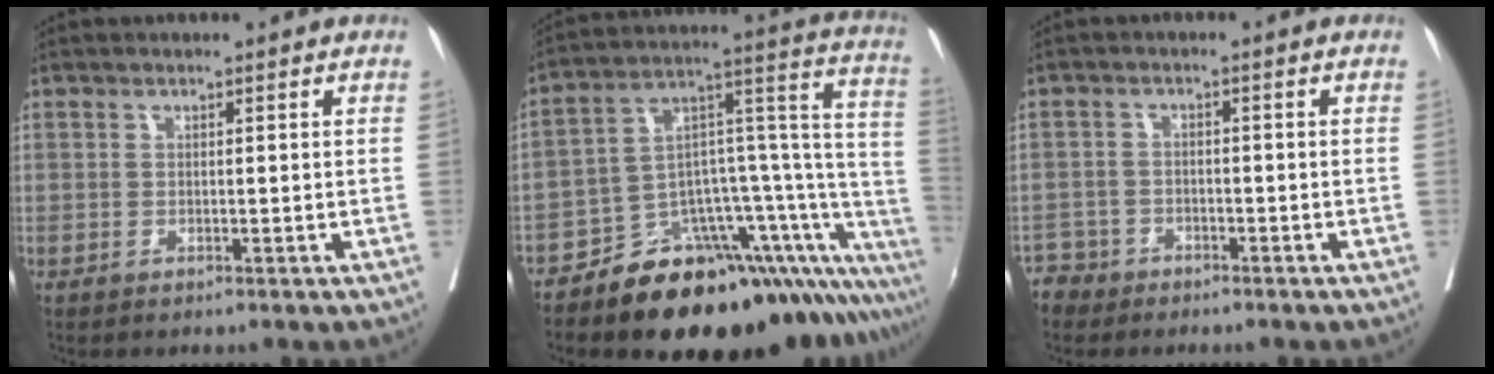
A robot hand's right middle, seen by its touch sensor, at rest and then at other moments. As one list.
[{"total": 23.9, "force": [-18.0, 6.1, 14.5], "torque": [-0.091, 0.056, -0.255]}, {"total": 3.4, "force": [-2.7, 1.9, -0.9], "torque": [0.010, 0.004, -0.056]}]